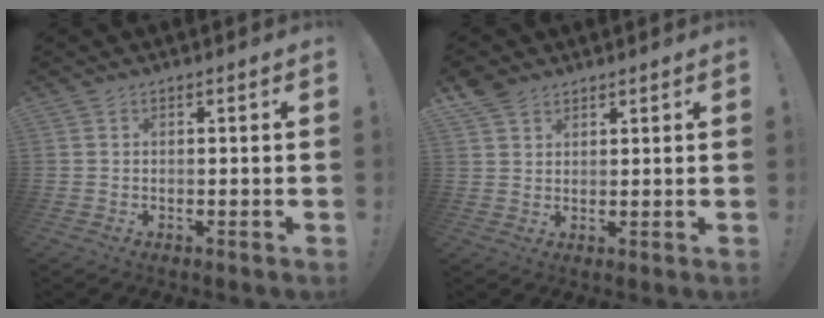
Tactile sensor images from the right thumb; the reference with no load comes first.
{"total": 4.3, "force": [3.3, 2.5, 1.2], "torque": [-0.019, -0.017, 0.062]}